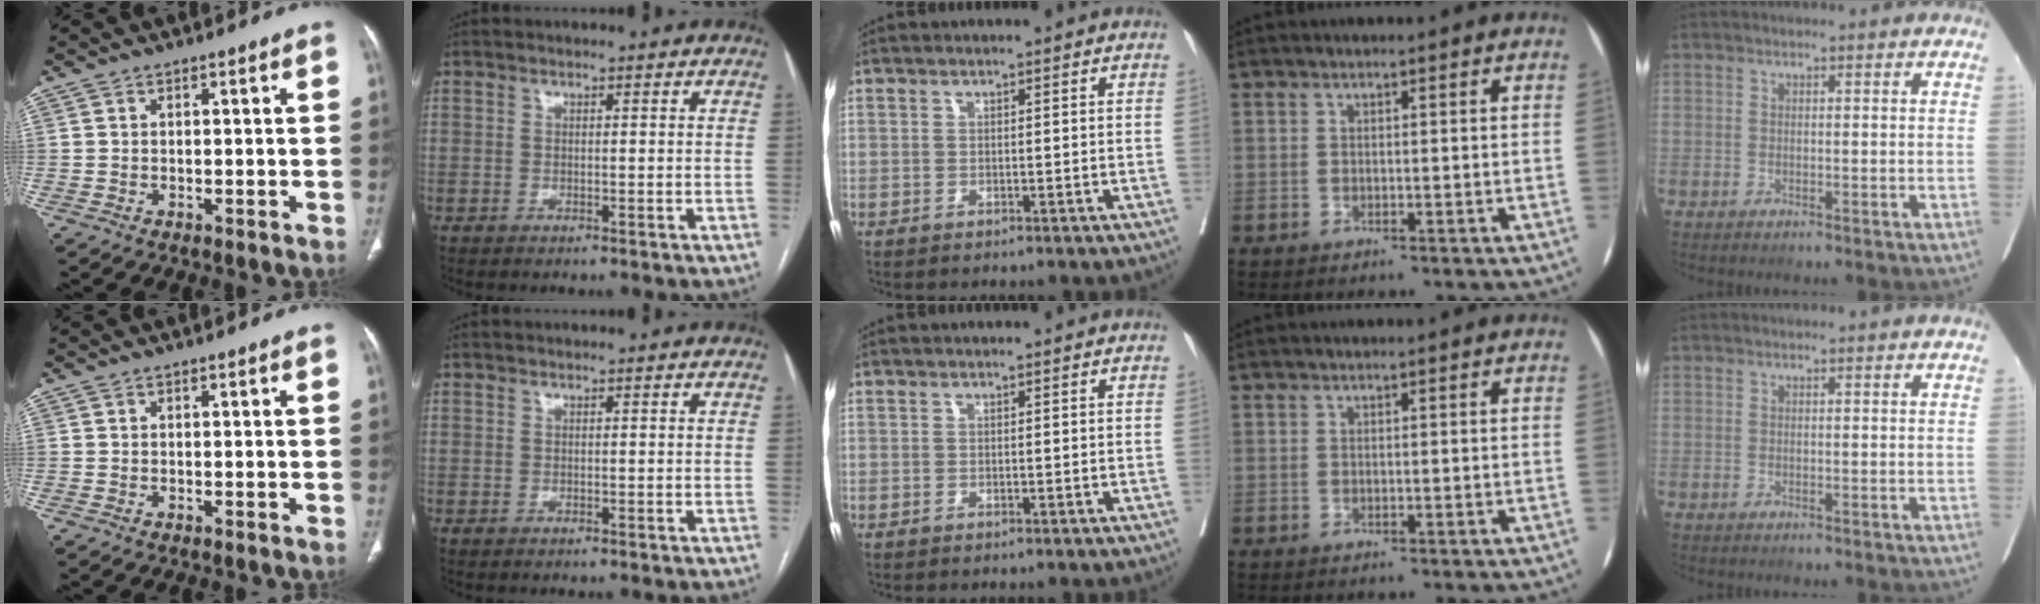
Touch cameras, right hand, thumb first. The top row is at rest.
{}